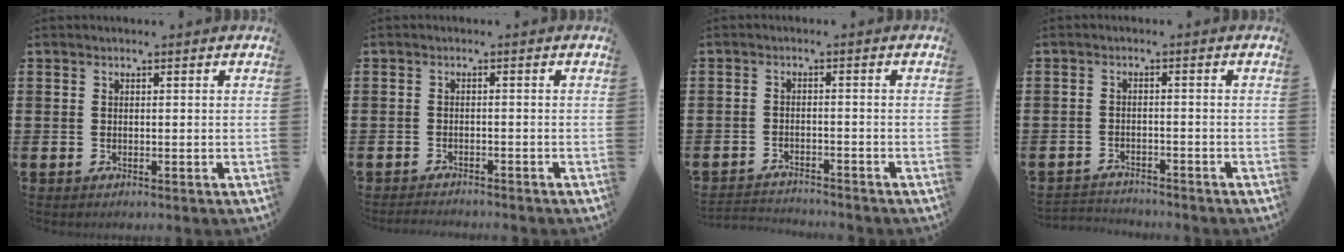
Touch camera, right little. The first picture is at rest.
{"total": 1.3, "force": [-1.3, 0.0, 0.0], "torque": [-0.003, 0.002, -0.027]}
{"total": 2.2, "force": [-2.2, 0.0, -0.2], "torque": [-0.002, 0.002, -0.049]}
{"total": 2.1, "force": [-2.1, 0.1, -0.3], "torque": [-0.001, 0.002, -0.046]}